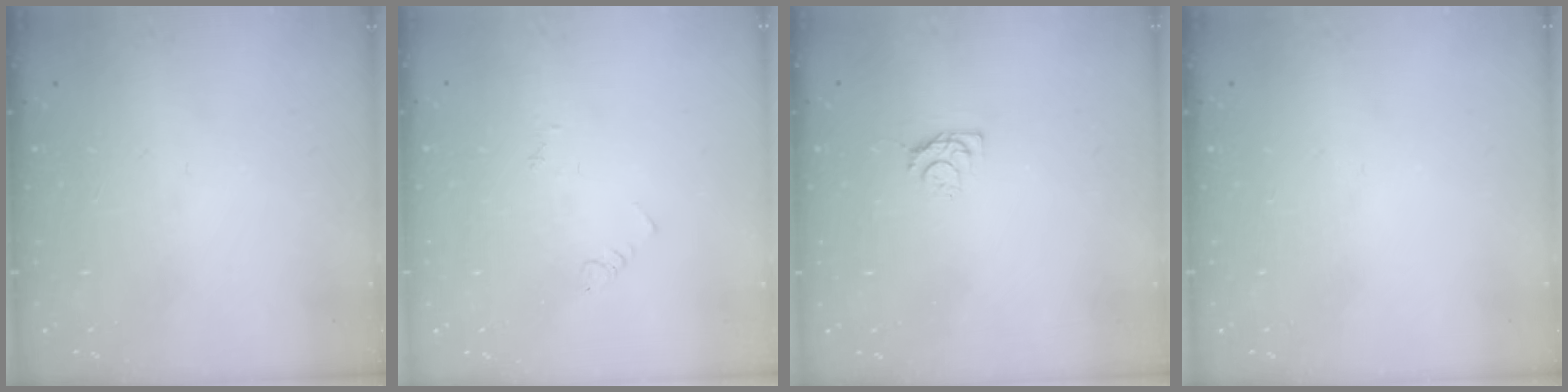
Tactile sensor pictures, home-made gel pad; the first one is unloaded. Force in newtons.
{"total": 2.5, "press": 2.5, "slide": 0.4}
{"total": 3.4, "press": 3.4, "slide": 0.5}
{"total": 0.0}